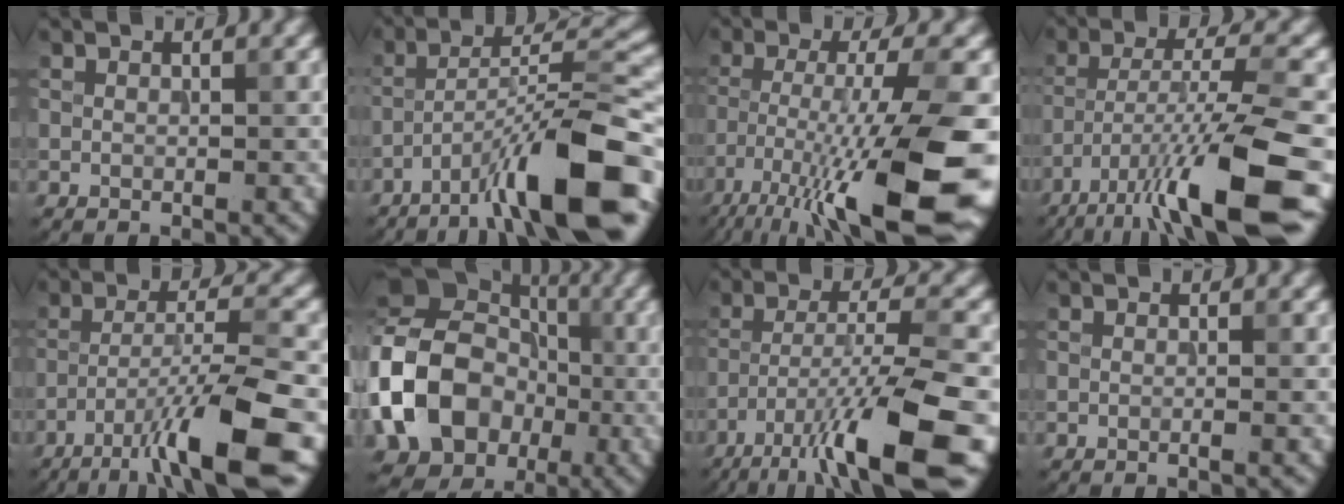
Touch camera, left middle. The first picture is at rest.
{"total": 12.7, "force": [-7.3, 2.3, 10.2], "torque": [-0.157, 0.022, -0.119]}
{"total": 15.7, "force": [-8.8, 3.5, 12.5], "torque": [-0.227, -0.015, -0.142]}
{"total": 12.9, "force": [-7.8, 2.3, 10.0], "torque": [-0.168, 0.000, -0.134]}
{"total": 9.6, "force": [-5.5, 1.3, 7.8], "torque": [-0.120, 0.011, -0.095]}
{"total": 12.8, "force": [-2.4, 10.3, 7.3], "torque": [-0.148, -0.001, -0.056]}
{"total": 12.4, "force": [-7.4, 2.2, 9.6], "torque": [-0.161, -0.002, -0.127]}
{"total": 0.9, "force": [-0.2, 0.2, 0.9], "torque": [-0.010, -0.008, -0.009]}